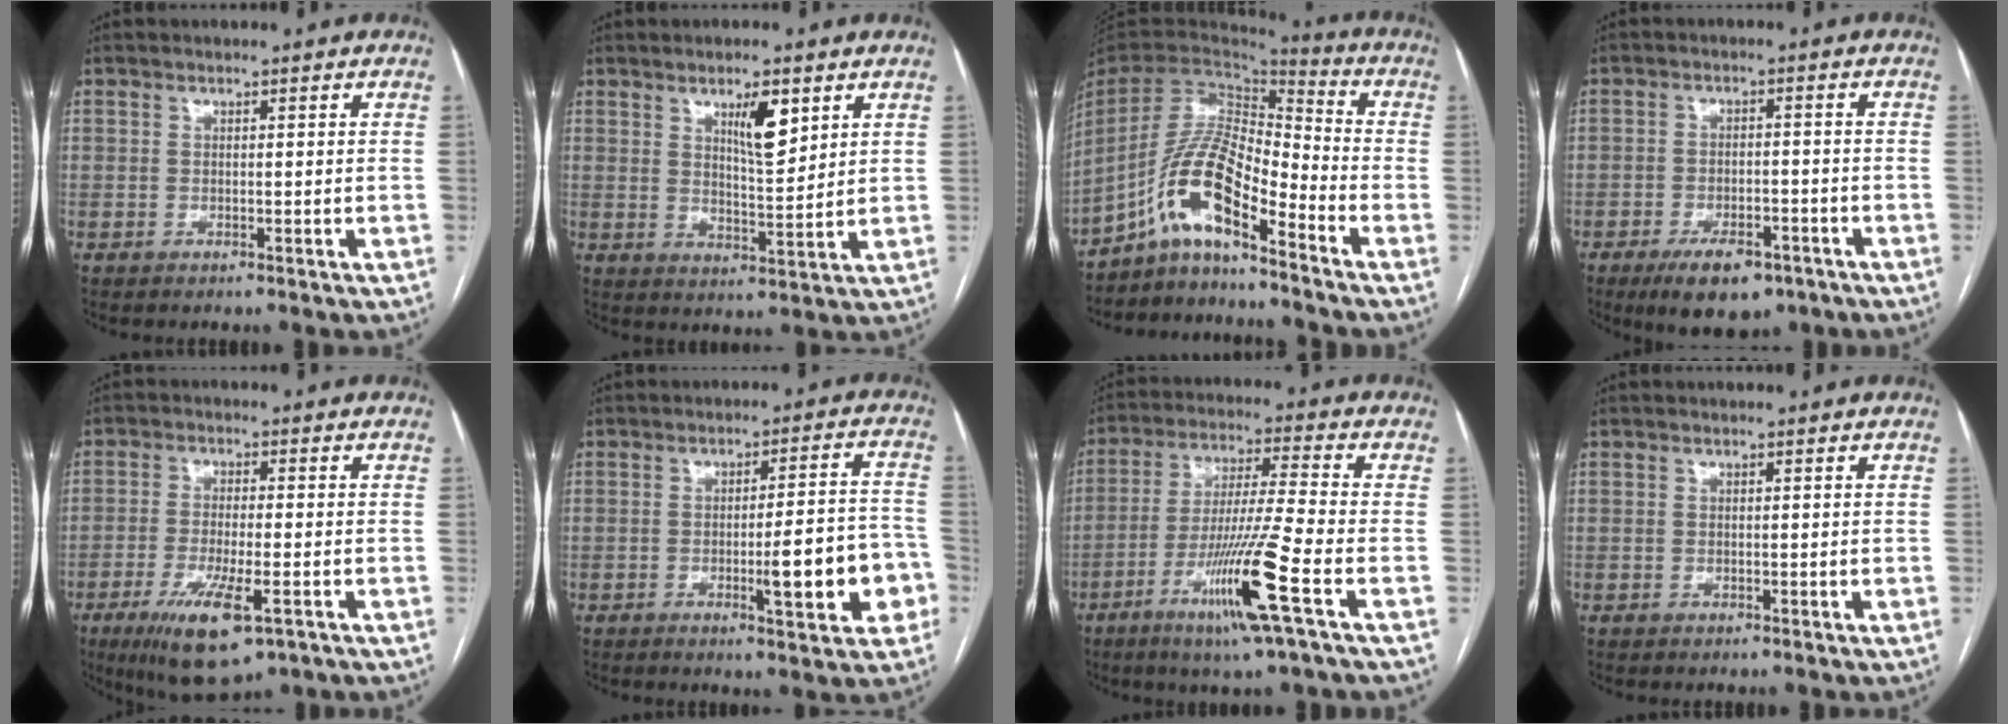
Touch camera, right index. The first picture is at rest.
{"total": 6.4, "force": [3.3, 1.5, 5.3], "torque": [-0.091, -0.004, 0.058]}
{"total": 11.2, "force": [-7.2, 2.5, 8.3], "torque": [-0.167, 0.022, -0.131]}
{"total": 8.6, "force": [-5.7, 3.7, 5.2], "torque": [-0.083, -0.004, -0.086]}
{"total": 10.5, "force": [-5.1, 2.5, 8.8], "torque": [-0.159, -0.026, -0.077]}
{"total": 10.0, "force": [-3.2, 1.7, 9.4], "torque": [-0.118, 0.015, -0.037]}
{"total": 13.3, "force": [-5.9, -1.3, 11.8], "torque": [-0.230, -0.023, -0.112]}
{"total": 0.0}